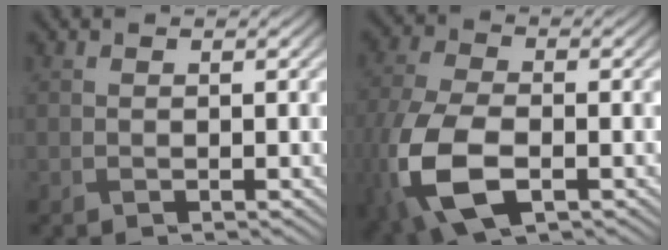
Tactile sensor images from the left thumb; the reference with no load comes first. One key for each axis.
{"total": 12.7, "fx": -4.2, "fy": 7.4, "fz": 9.5, "tx": -0.275, "ty": -0.050, "tz": -0.063}